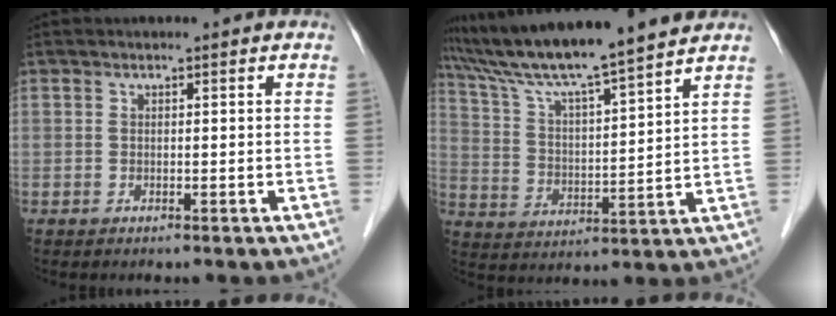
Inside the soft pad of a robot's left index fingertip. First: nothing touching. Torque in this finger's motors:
{"motor_torque": [0.08, -0.75, 0.77, 0.21]}